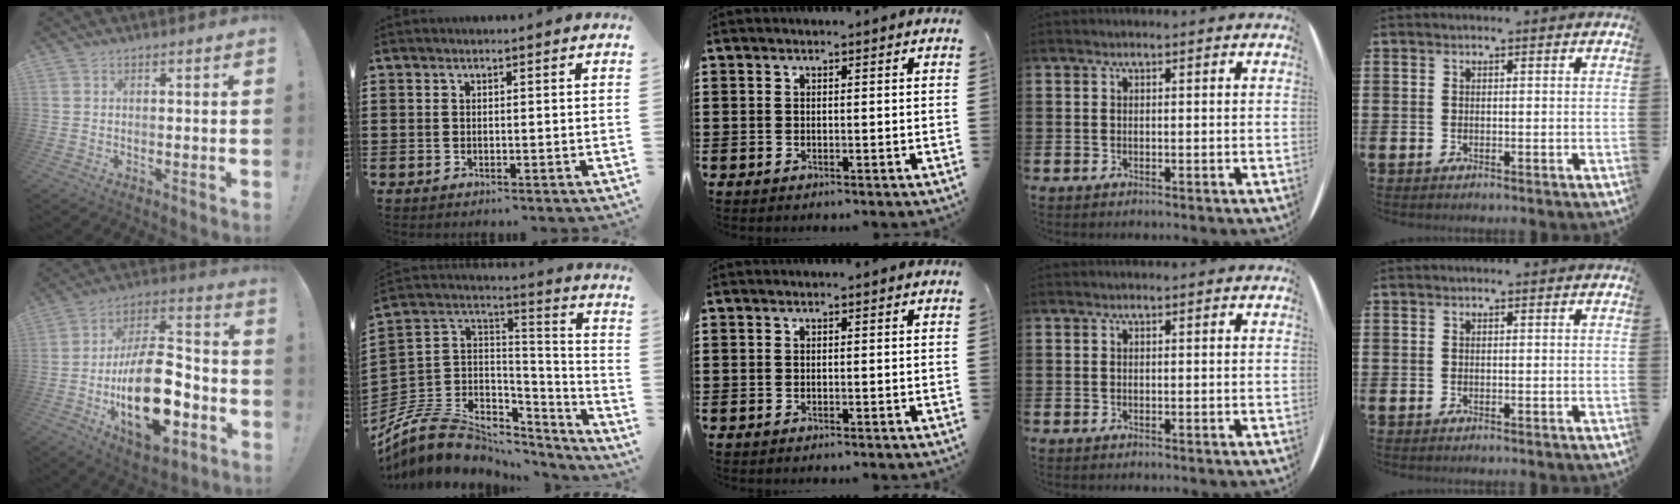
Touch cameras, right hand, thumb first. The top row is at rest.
{"thumb": {"total": 26.0, "force": [-7.4, 13.4, 21.1], "torque": [-0.361, 0.048, -0.110]}, "index": {"total": 9.5, "force": [-6.5, 5.9, 3.6], "torque": [-0.096, 0.010, -0.124]}}